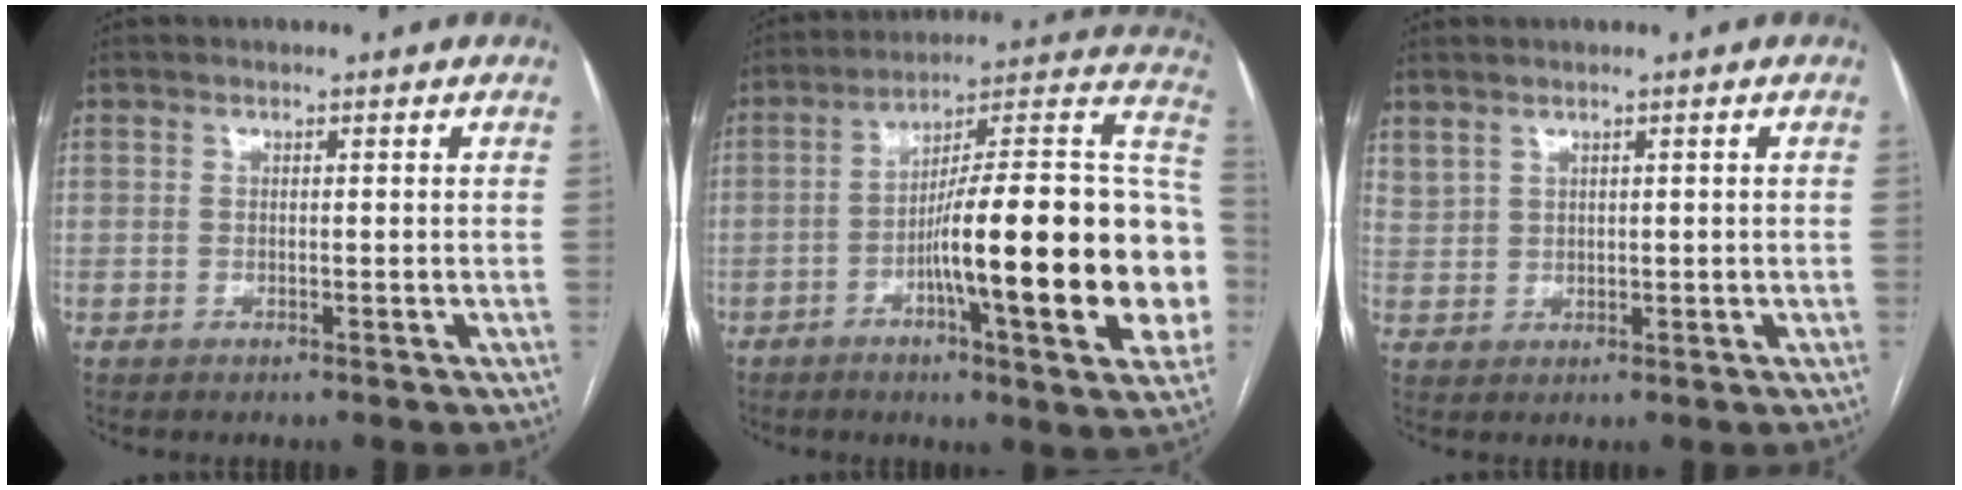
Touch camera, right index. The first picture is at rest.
{"total": 26.8, "force": [-5.0, 3.0, 26.2], "torque": [-0.295, 0.017, -0.079]}
{"total": 2.6, "force": [2.1, 1.4, 0.7], "torque": [-0.017, 0.007, 0.052]}